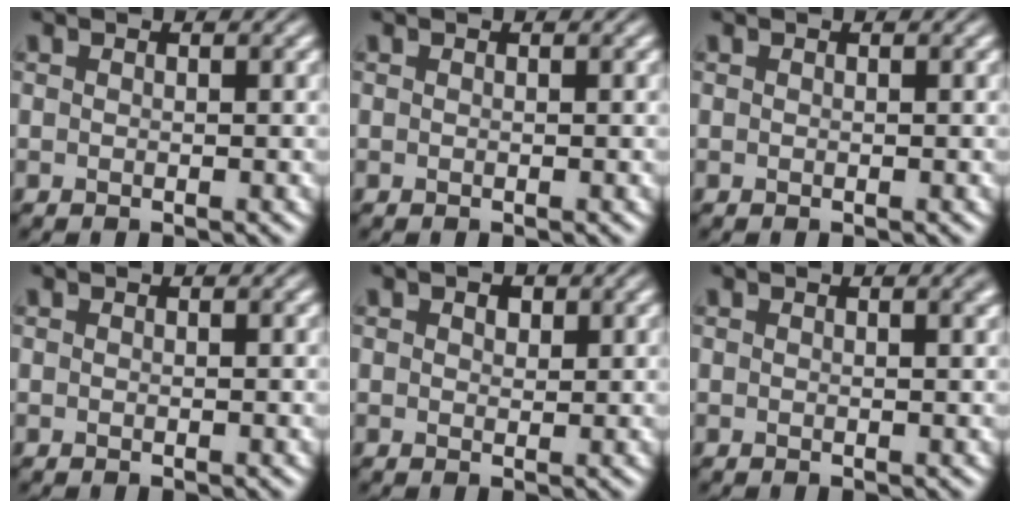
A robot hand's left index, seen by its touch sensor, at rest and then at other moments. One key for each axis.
{"total": 0.0}
{"total": 0.0}
{"total": 0.0}
{"total": 1.3, "fx": 0.7, "fy": 0.8, "fz": 0.7, "tx": -0.009, "ty": 0.001, "tz": 0.010}
{"total": 1.0, "fx": 0.5, "fy": 0.3, "fz": 0.8, "tx": -0.005, "ty": 0.005, "tz": 0.006}